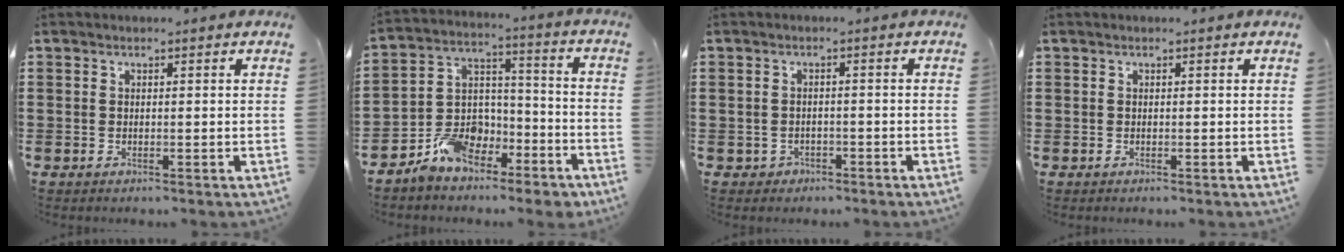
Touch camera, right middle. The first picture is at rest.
{"total": 8.8, "force": [-6.8, 4.9, 2.6], "torque": [-0.063, 0.025, -0.131]}
{"total": 1.2, "force": [-0.9, 0.8, 0.1], "torque": [-0.006, 0.001, -0.023]}
{"total": 0.0}